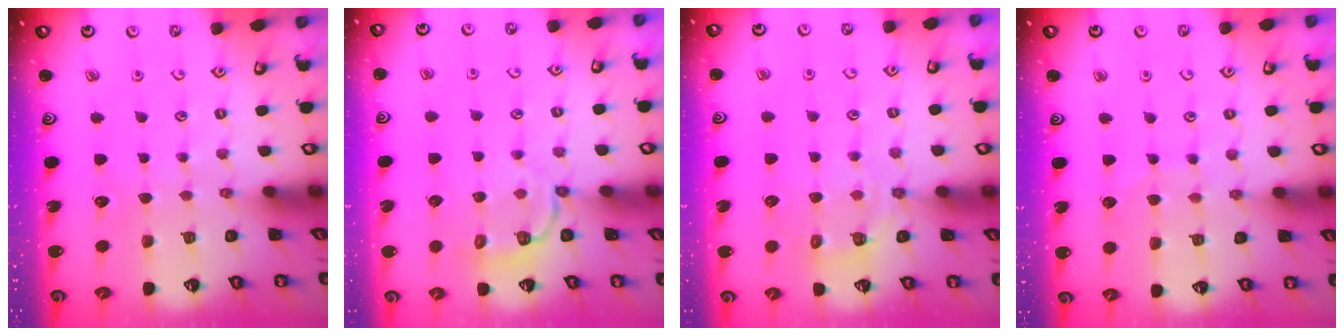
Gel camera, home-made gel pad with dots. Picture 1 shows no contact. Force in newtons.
{"total": 4.9, "press": 4.4, "slide": 2.1}
{"total": 4.1, "press": 3.8, "slide": 1.5}
{"total": 5.9, "press": 5.9, "slide": 0.4}